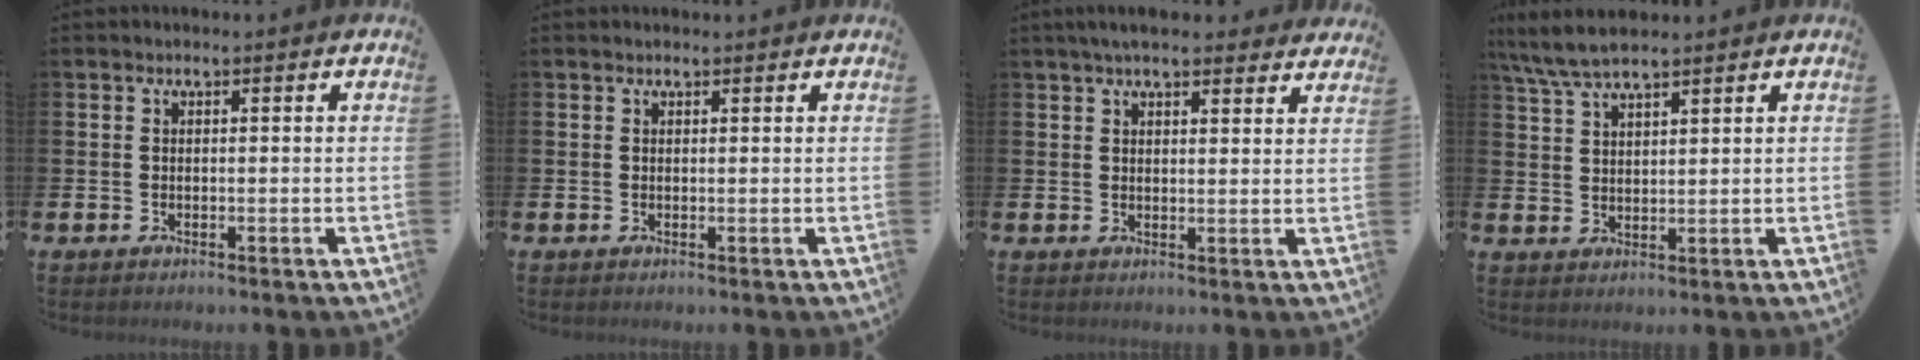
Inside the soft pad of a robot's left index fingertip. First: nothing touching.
{"total": 0.5, "force": [0.5, 0.1, 0.1], "torque": [0.011, -0.004, 0.006]}
{"total": 4.3, "force": [3.9, 0.8, 1.6], "torque": [-0.034, -0.011, 0.071]}
{"total": 5.8, "force": [5.2, 0.9, 2.5], "torque": [-0.064, -0.012, 0.096]}